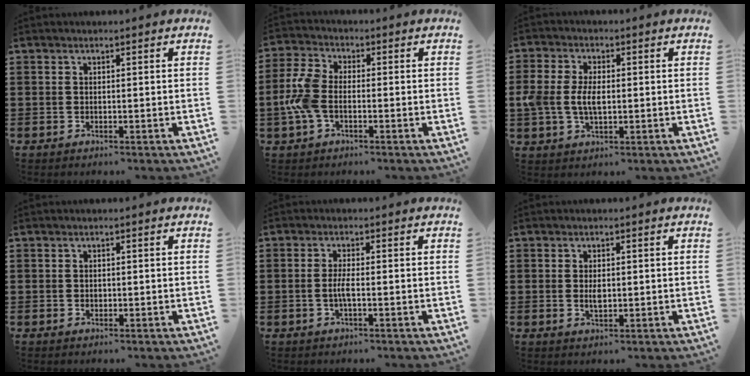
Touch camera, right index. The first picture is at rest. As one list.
[{"total": 7.1, "force": [-1.5, 4.0, 5.6], "torque": [-0.148, -0.005, -0.036]}, {"total": 5.3, "force": [-0.2, 3.1, 4.4], "torque": [-0.113, -0.001, -0.013]}, {"total": 0.6, "force": [0.1, 0.6, 0.1], "torque": [-0.005, 0.003, 0.002]}, {"total": 2.5, "force": [-0.7, 0.2, 2.4], "torque": [-0.060, -0.009, -0.017]}, {"total": 2.1, "force": [0.0, 0.8, 1.9], "torque": [-0.038, 0.000, 0.000]}]